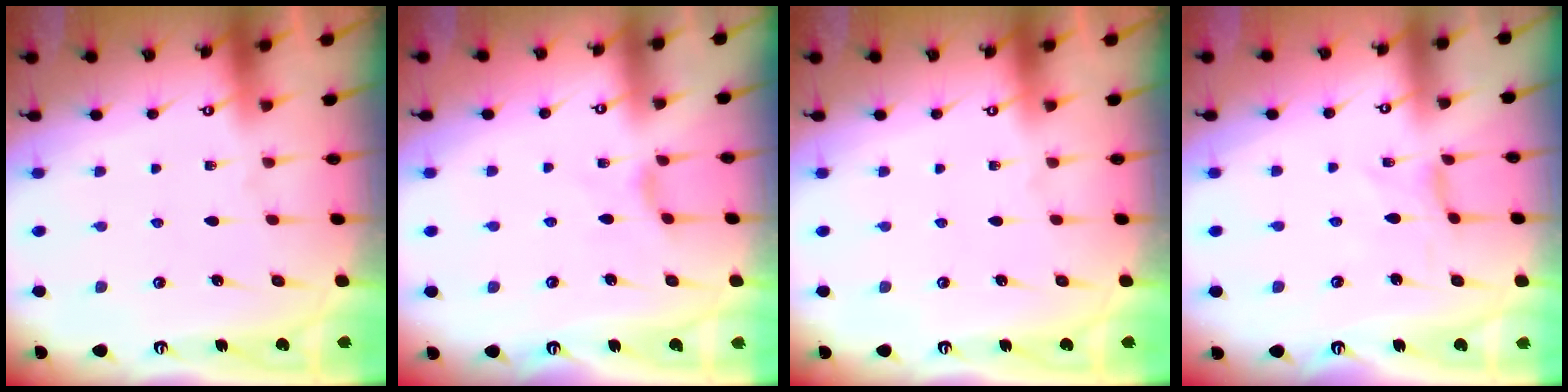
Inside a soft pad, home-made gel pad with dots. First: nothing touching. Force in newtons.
{"total": 2.7, "press": 2.6, "slide": 0.6}
{"total": 0.0}
{"total": 0.0}